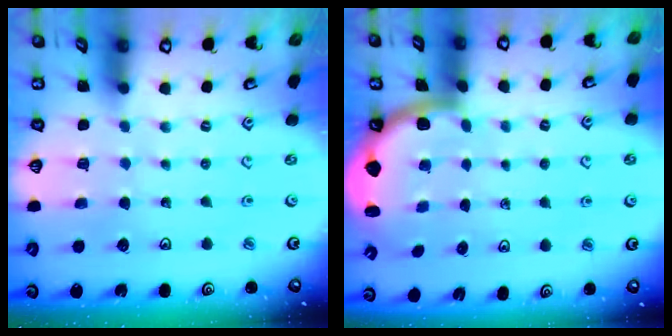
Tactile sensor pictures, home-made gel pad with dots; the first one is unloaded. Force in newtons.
{"total": 1.6, "press": 1.6, "slide": 0.1}